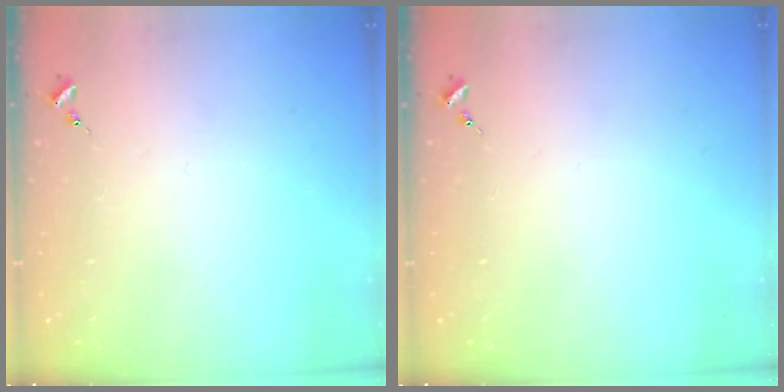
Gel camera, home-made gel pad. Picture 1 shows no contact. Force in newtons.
{"total": 0.0}